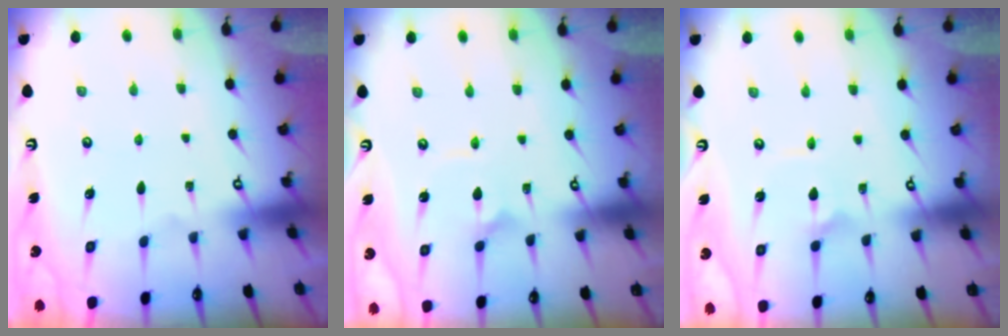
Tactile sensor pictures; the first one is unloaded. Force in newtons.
{"total": 2.3, "press": 2.3, "slide": 0.1}
{"total": 1.6, "press": 1.6, "slide": 0.1}